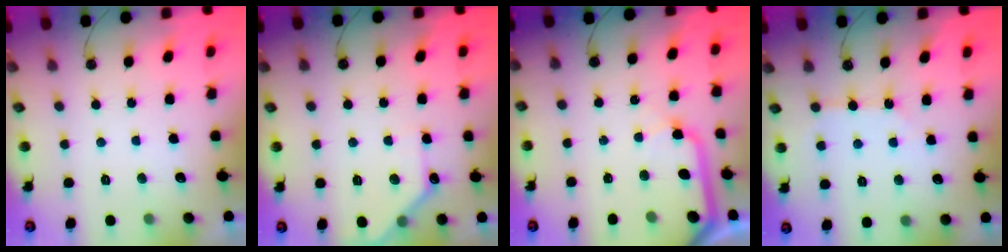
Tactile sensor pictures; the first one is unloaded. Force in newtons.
{"total": 6.5, "press": 6.4, "slide": 0.8}
{"total": 10.4, "press": 10.3, "slide": 1.4}
{"total": 3.1, "press": 3.1, "slide": 0.4}